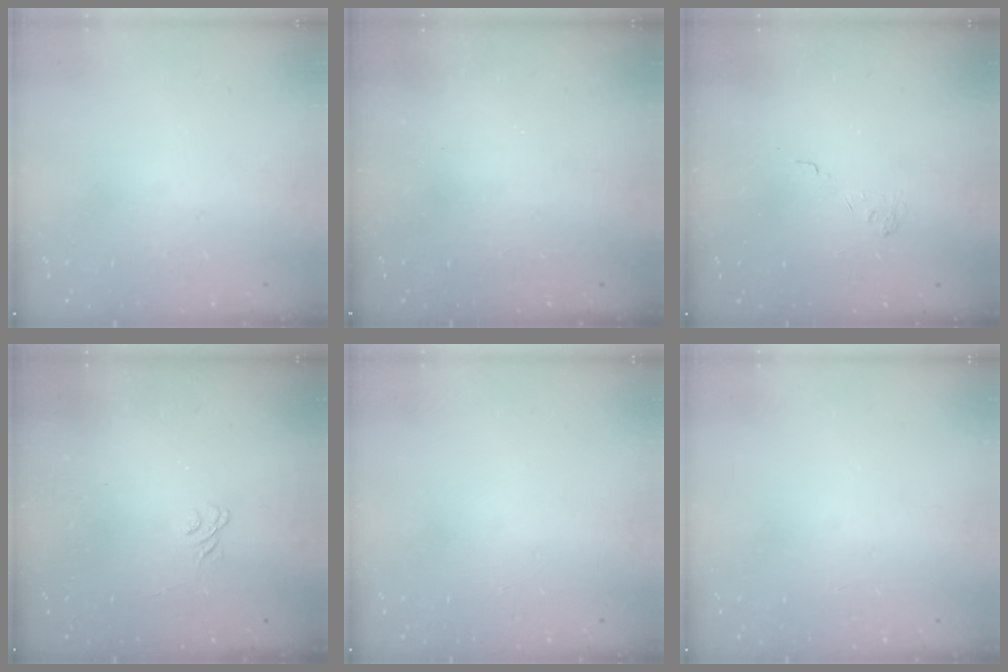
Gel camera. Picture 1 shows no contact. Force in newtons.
{"total": 2.2, "press": 2.1, "slide": 0.7}
{"total": 2.1, "press": 1.5, "slide": 1.4}
{"total": 1.9, "press": 1.5, "slide": 1.1}
{"total": 0.0}
{"total": 0.0}